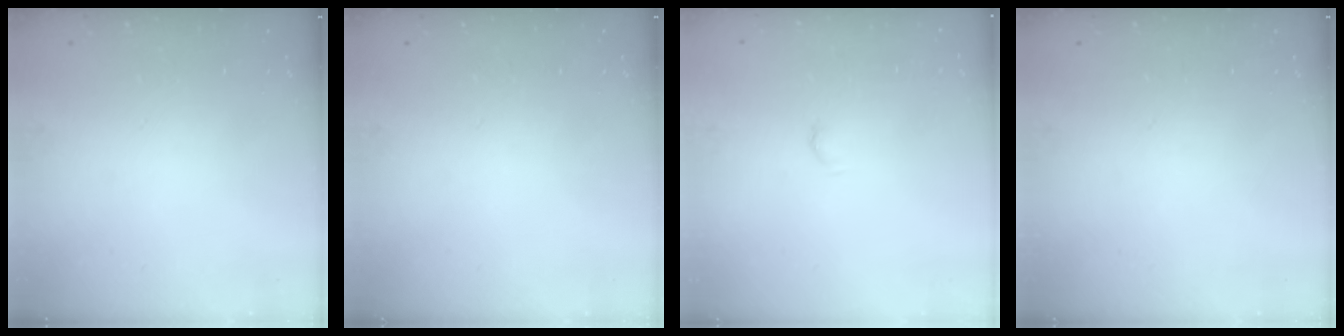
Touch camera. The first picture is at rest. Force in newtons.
{"total": 0.0}
{"total": 3.5, "press": 3.4, "slide": 0.7}
{"total": 0.0}